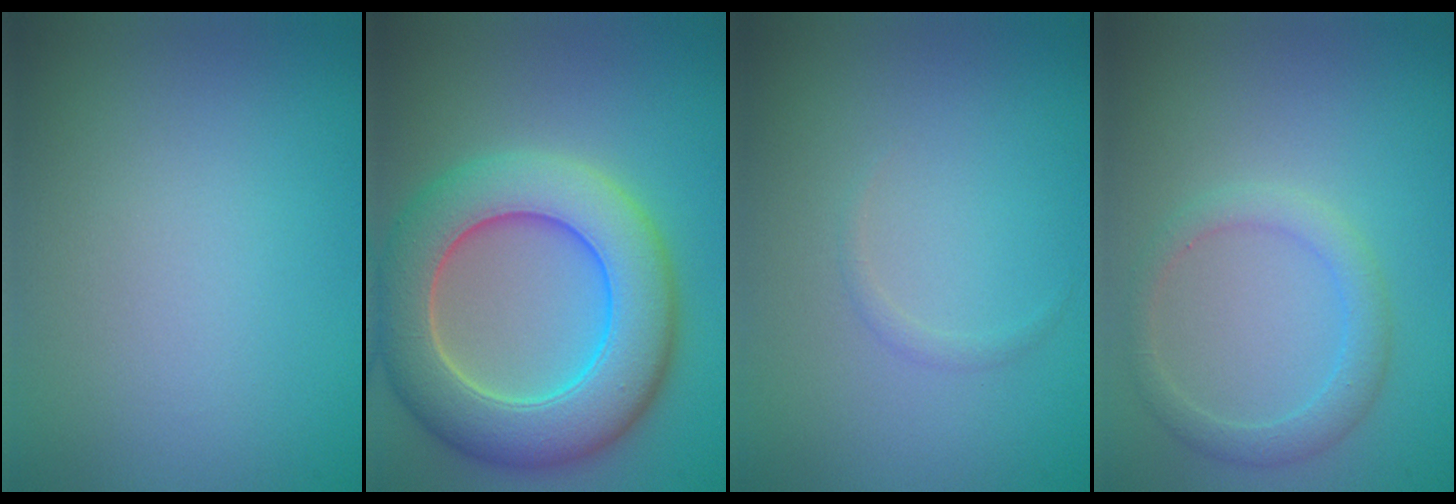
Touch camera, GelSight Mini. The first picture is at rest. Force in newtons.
{"total": 9.8, "press": 9.8, "slide": 0.5}
{"total": 0.5, "press": 0.5, "slide": 0.0}
{"total": 2.2, "press": 2.2, "slide": 0.1}